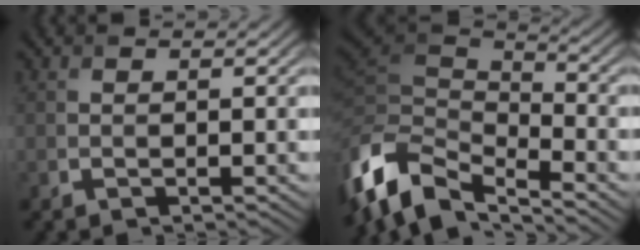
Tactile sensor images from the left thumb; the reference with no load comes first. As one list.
[{"total": 11.5, "force": [-6.6, 5.7, 7.5], "torque": [-0.185, -0.014, -0.124]}]